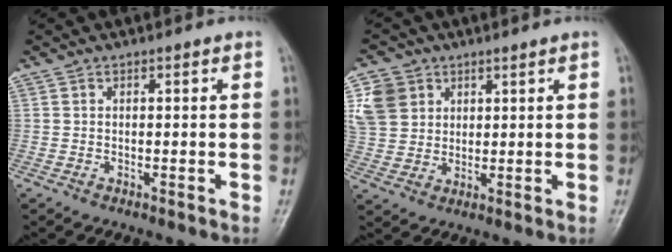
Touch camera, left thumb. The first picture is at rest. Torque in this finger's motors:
{"motor_torque": [-0.10, 0.47, 0.44, -0.26, 0.05]}